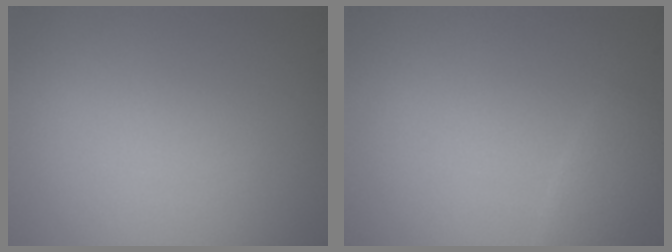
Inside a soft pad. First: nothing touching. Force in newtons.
{"total": 1.6, "press": 1.6, "slide": 0.1}